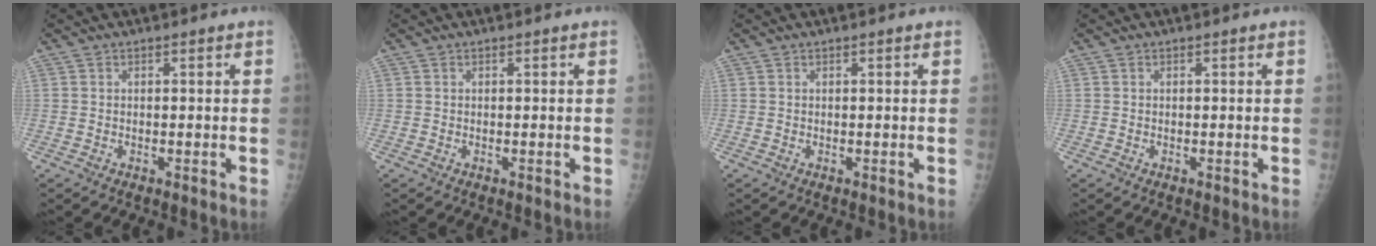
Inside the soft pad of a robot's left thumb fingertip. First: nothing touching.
{"total": 0.0}
{"total": 0.0}
{"total": 0.0}